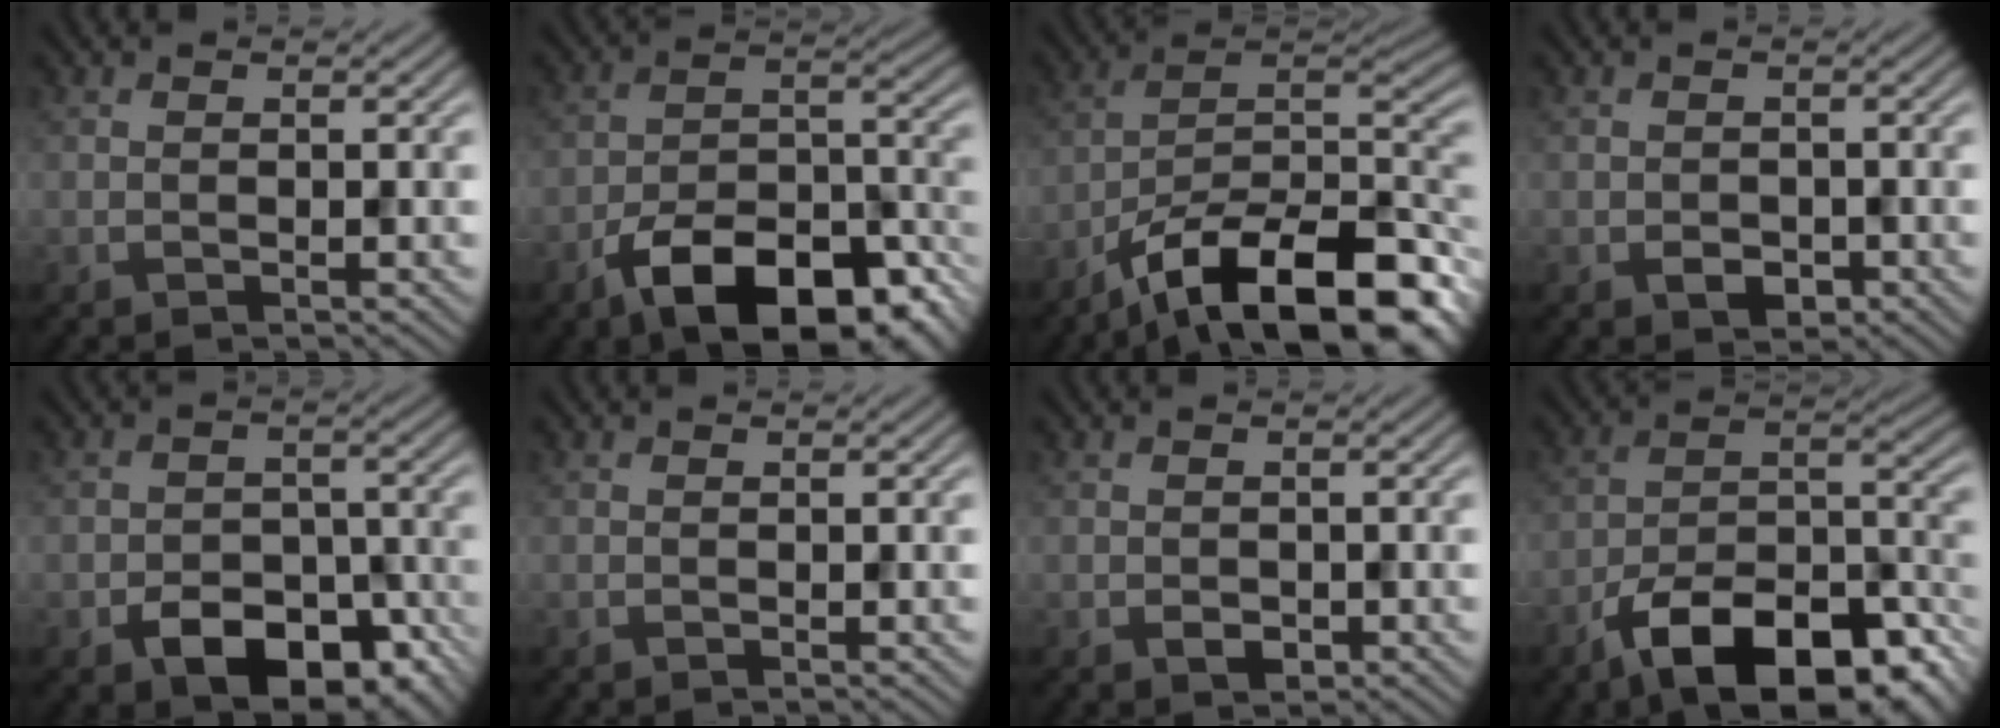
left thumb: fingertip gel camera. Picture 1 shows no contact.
{"total": 14.4, "force": [-9.1, 6.3, 9.2], "torque": [-0.145, -0.011, -0.156]}
{"total": 16.9, "force": [-11.2, 5.8, 11.1], "torque": [-0.186, -0.013, -0.192]}
{"total": 2.0, "force": [-0.8, 1.5, 1.1], "torque": [-0.020, -0.010, -0.014]}
{"total": 9.2, "force": [-5.0, 5.5, 5.5], "torque": [-0.083, -0.021, -0.075]}
{"total": 0.0}
{"total": 1.4, "force": [-0.4, 1.1, 0.8], "torque": [-0.015, -0.009, -0.007]}
{"total": 15.8, "force": [-10.3, 6.3, 10.2], "torque": [-0.164, -0.011, -0.180]}